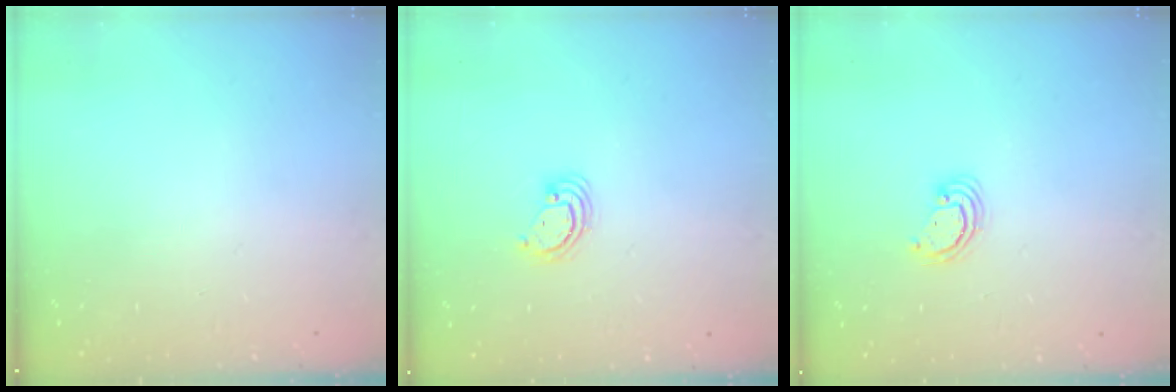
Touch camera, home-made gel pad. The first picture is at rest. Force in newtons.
{"total": 3.7, "press": 3.7, "slide": 0.4}
{"total": 2.8, "press": 2.8, "slide": 0.3}